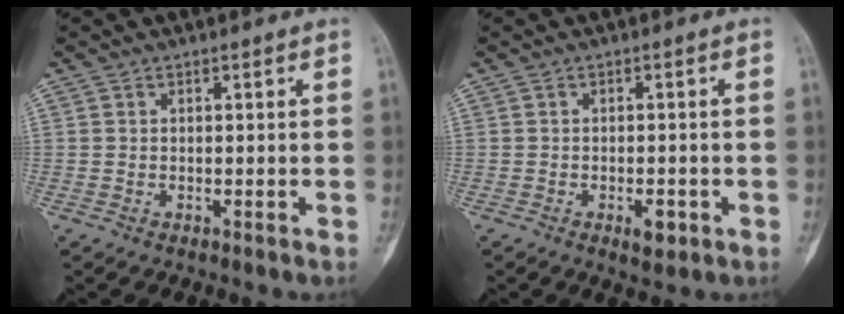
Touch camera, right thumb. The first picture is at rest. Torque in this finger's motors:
{"motor_torque": [0.39, 0.21, 0.30, -0.30, 0.04]}